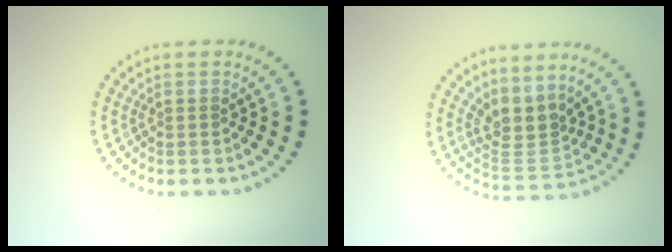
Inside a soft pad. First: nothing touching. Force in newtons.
{"total": 3.6, "press": 2.9, "slide": 2.1}